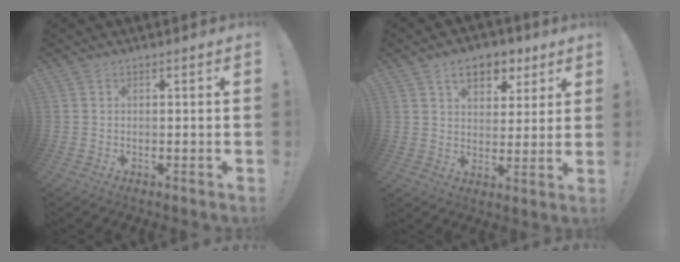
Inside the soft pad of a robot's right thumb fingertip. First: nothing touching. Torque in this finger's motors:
{"motor_torque": [0.51, 1.76, 0.66, 0.41, 0.04]}